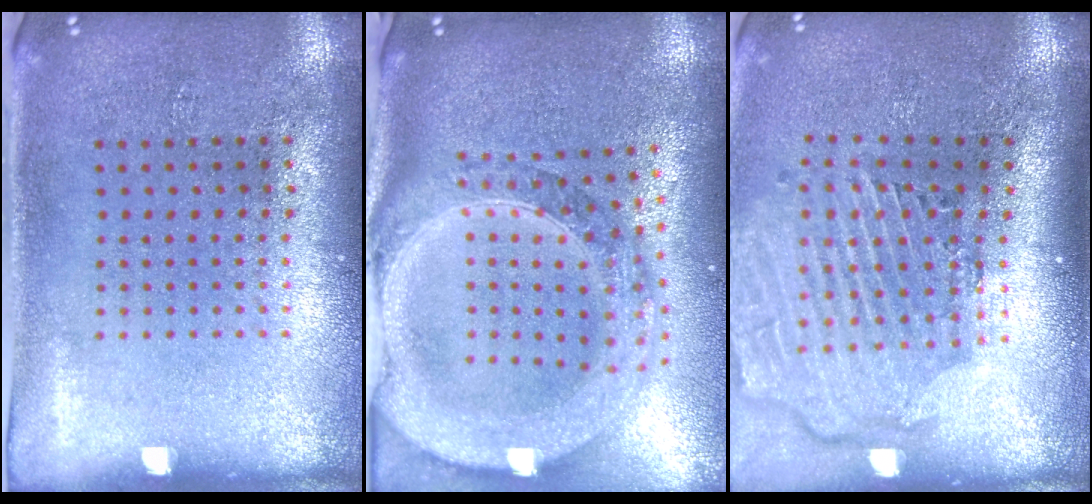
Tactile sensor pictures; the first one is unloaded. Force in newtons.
{"total": 3.5, "press": 2.8, "slide": 2.0}
{"total": 2.8, "press": 2.3, "slide": 1.7}